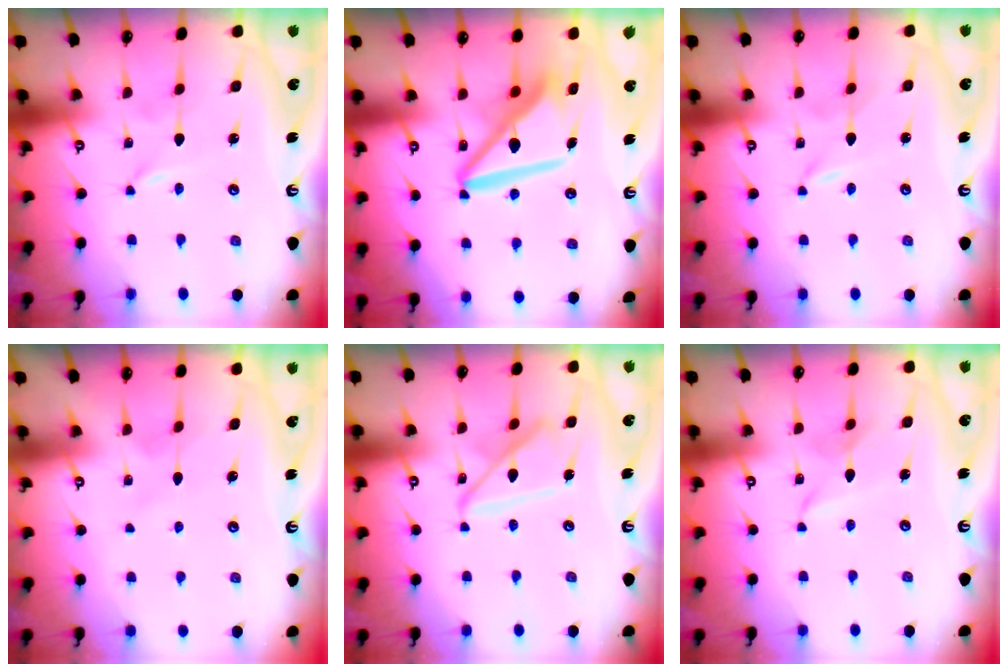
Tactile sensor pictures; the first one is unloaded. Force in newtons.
{"total": 12.6, "press": 12.5, "slide": 1.5}
{"total": 0.0}
{"total": 4.1, "press": 4.0, "slide": 0.5}
{"total": 13.2, "press": 13.1, "slide": 1.2}
{"total": 2.6, "press": 2.6, "slide": 0.3}